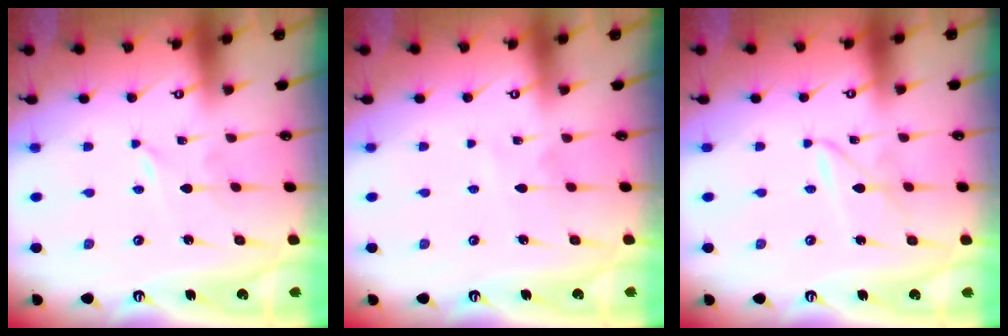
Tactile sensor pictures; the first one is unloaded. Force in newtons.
{"total": 3.8, "press": 3.8, "slide": 0.4}
{"total": 2.6, "press": 2.6, "slide": 0.2}